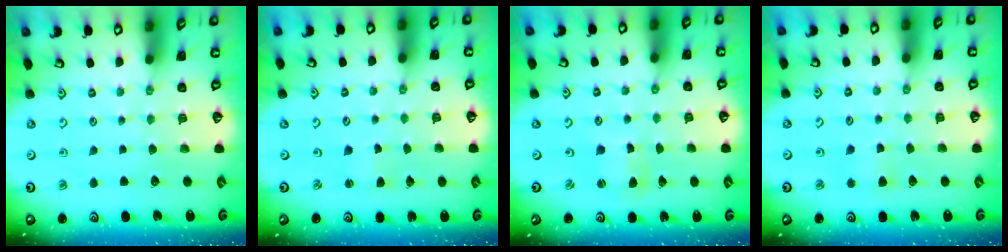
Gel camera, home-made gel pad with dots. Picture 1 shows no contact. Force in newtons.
{"total": 1.8, "press": 1.8, "slide": 0.2}
{"total": 2.3, "press": 2.3, "slide": 0.3}
{"total": 2.5, "press": 2.4, "slide": 0.5}